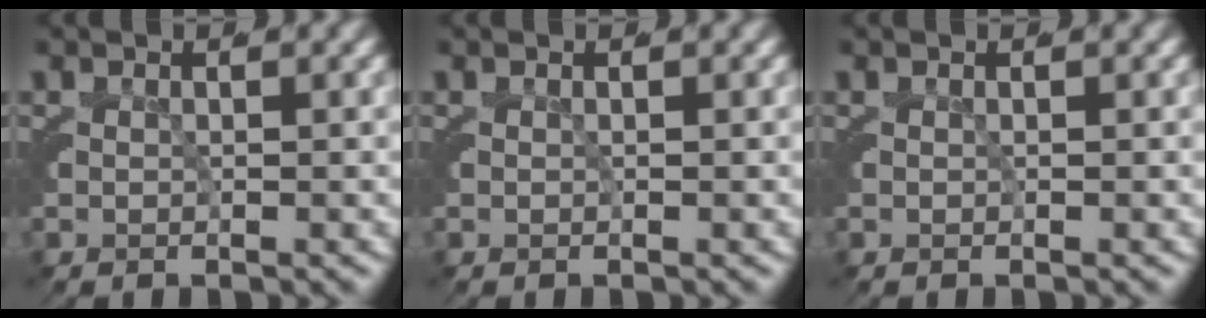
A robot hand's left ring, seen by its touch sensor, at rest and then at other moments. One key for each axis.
{"total": 0.0}
{"total": 0.0}